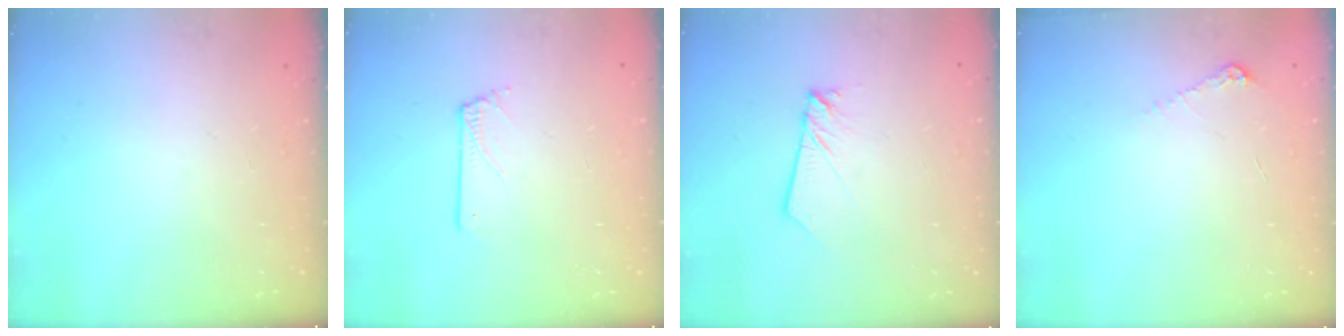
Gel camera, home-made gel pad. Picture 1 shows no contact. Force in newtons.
{"total": 0.6, "press": 0.6, "slide": 0.1}
{"total": 2.0, "press": 2.0, "slide": 0.2}
{"total": 4.9, "press": 4.9, "slide": 0.7}